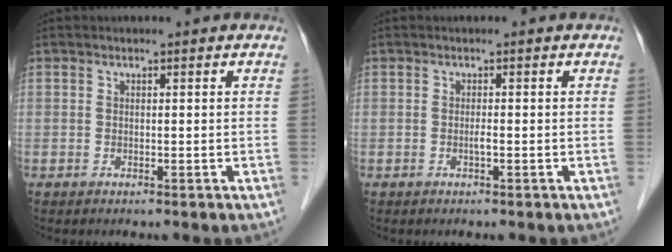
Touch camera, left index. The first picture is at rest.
{"total": 2.3, "force": [-2.3, -0.5, 0.0], "torque": [-0.001, -0.006, -0.039]}